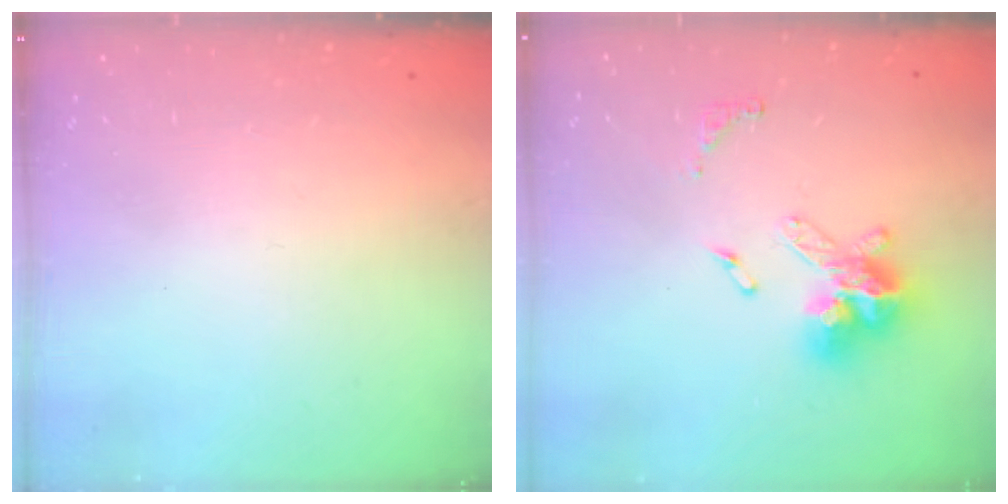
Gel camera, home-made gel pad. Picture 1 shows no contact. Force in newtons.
{"total": 13.4, "press": 13.4, "slide": 1.3}